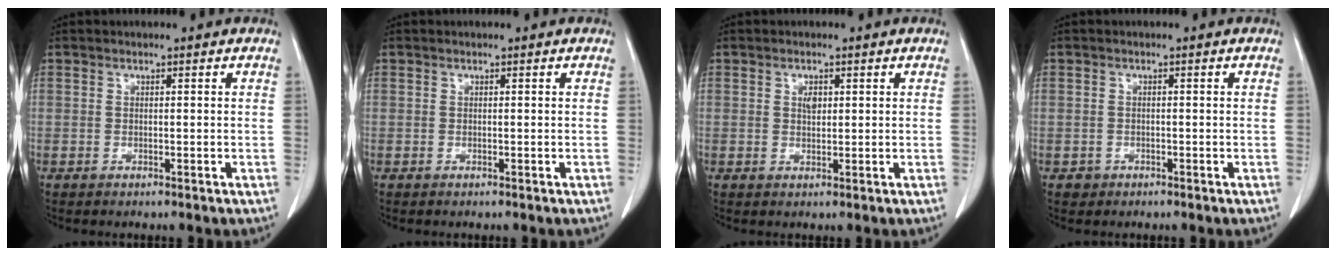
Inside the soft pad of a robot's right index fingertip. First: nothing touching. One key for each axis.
{"total": 0.0}
{"total": 1.7, "fx": 0.6, "fy": 1.0, "fz": 1.2, "tx": -0.019, "ty": -0.001, "tz": 0.011}
{"total": 1.5, "fx": -0.7, "fy": 1.3, "fz": -0.1, "tx": 0.000, "ty": 0.006, "tz": -0.012}